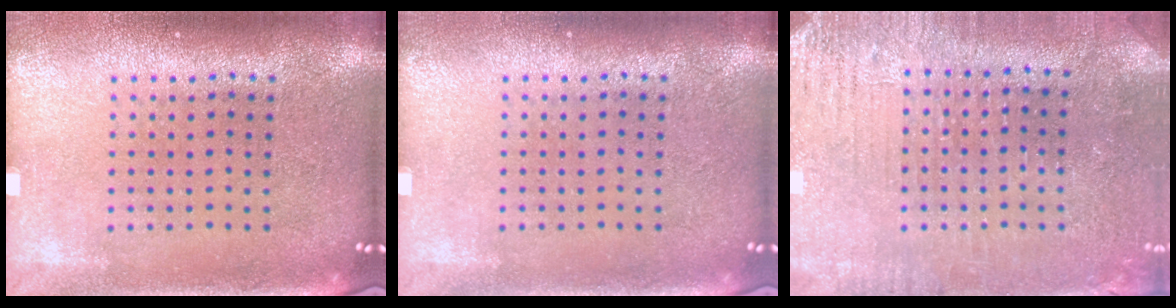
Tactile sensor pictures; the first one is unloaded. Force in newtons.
{"total": 0.0}
{"total": 2.9, "press": 2.8, "slide": 0.7}